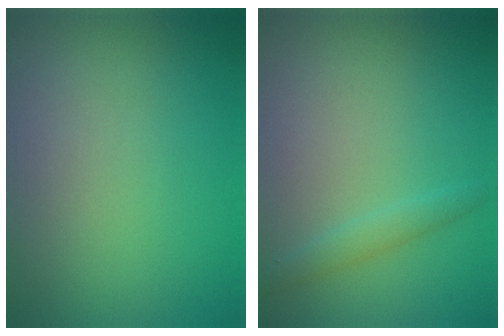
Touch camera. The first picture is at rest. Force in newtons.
{"total": 1.3, "press": 1.3, "slide": 0.1}